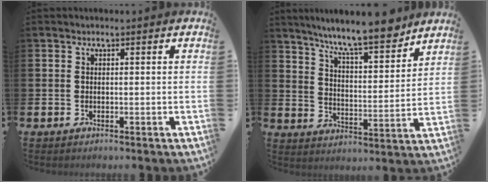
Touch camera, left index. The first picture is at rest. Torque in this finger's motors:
{"motor_torque": [0.54, -0.67, 1.05, 0.21]}